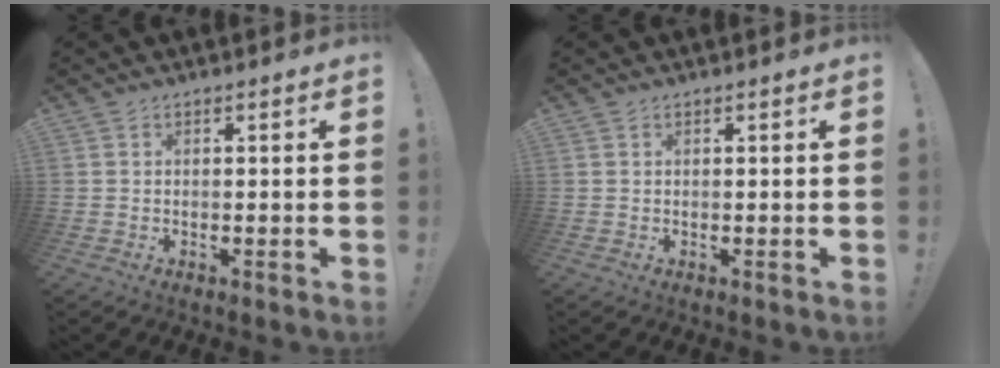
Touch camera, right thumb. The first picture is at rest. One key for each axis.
{"total": 0.0}